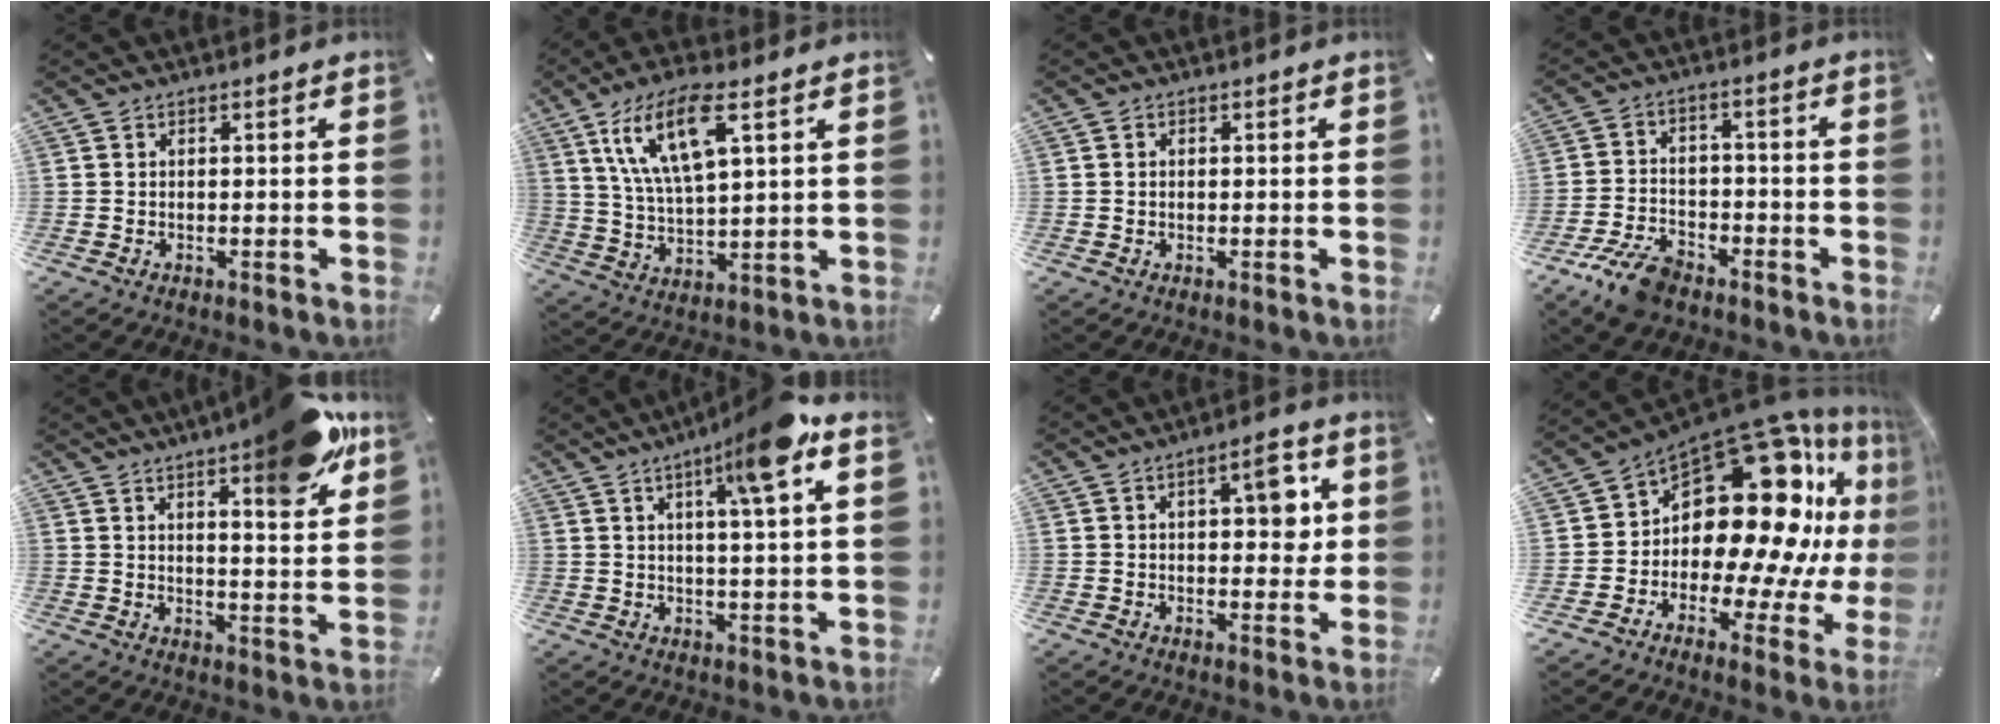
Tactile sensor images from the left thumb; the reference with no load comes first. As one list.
[{"total": 14.0, "force": [7.0, 5.0, 11.1], "torque": [-0.246, -0.004, 0.121]}, {"total": 0.8, "force": [0.0, 0.6, 0.5], "torque": [-0.010, 0.004, -0.001]}, {"total": 9.3, "force": [-5.7, 5.4, 5.0], "torque": [-0.100, 0.031, -0.103]}, {"total": 12.3, "force": [8.5, 2.6, 8.5], "torque": [-0.104, -0.060, 0.134]}, {"total": 11.1, "force": [6.4, 0.6, 9.1], "torque": [-0.147, -0.024, 0.096]}, {"total": 8.7, "force": [2.5, 4.2, 7.2], "torque": [-0.083, -0.009, 0.032]}, {"total": 22.6, "force": [8.0, 12.8, 16.8], "torque": [-0.246, -0.106, 0.146]}]